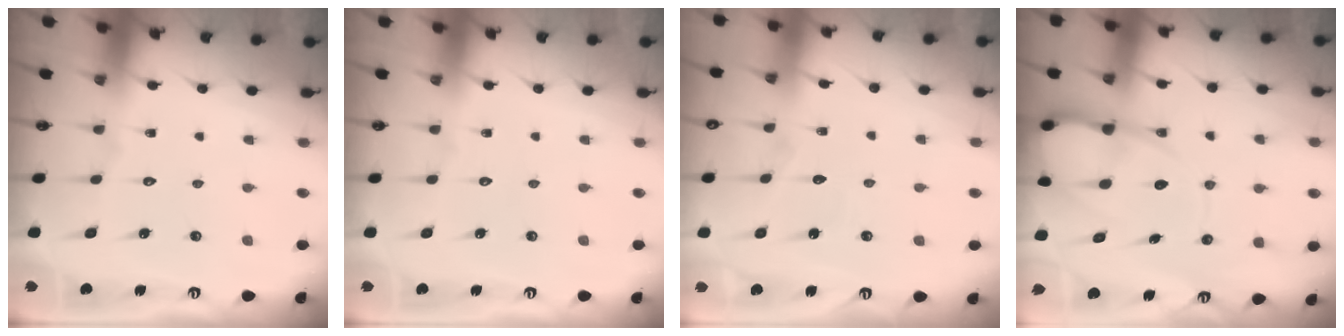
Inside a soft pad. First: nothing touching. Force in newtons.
{"total": 0.0}
{"total": 4.5, "press": 4.5, "slide": 0.4}
{"total": 12.3, "press": 12.2, "slide": 1.3}